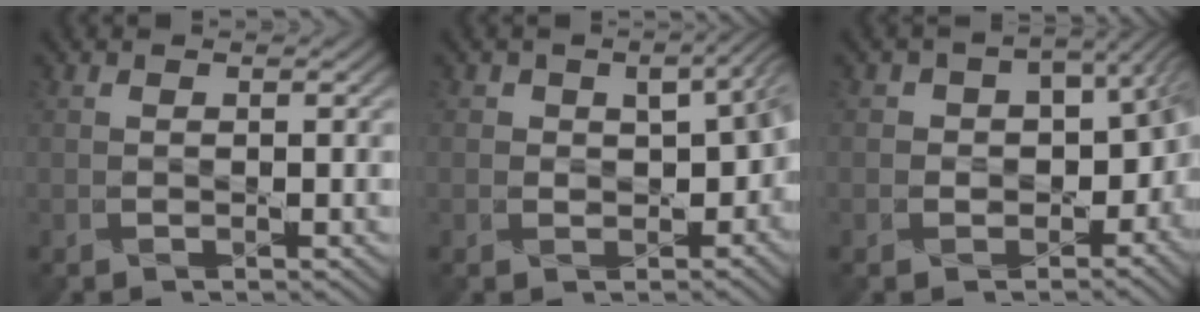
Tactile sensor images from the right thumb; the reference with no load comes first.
{"total": 6.5, "force": [0.0, 4.8, 4.5], "torque": [-0.039, -0.006, 0.004]}
{"total": 9.9, "force": [-0.5, 7.7, 6.1], "torque": [-0.062, -0.018, 0.011]}